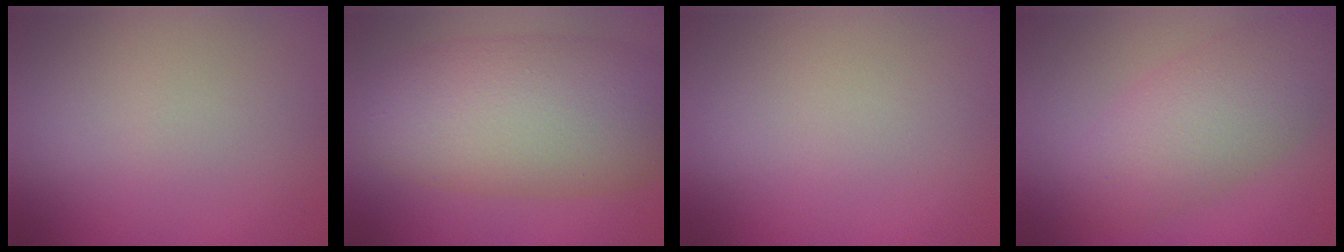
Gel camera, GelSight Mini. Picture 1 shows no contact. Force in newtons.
{"total": 10.8, "press": 10.8, "slide": 0.7}
{"total": 0.0}
{"total": 6.0, "press": 6.0, "slide": 0.3}